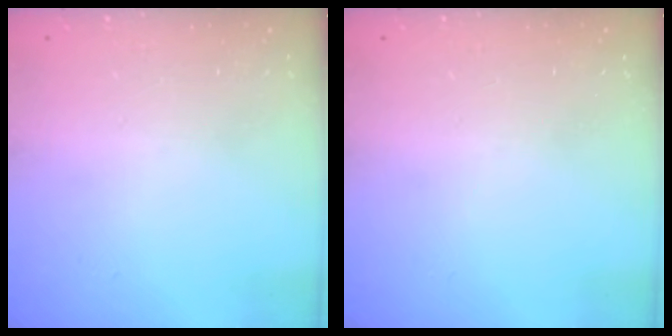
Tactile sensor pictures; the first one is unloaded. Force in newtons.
{"total": 0.0}